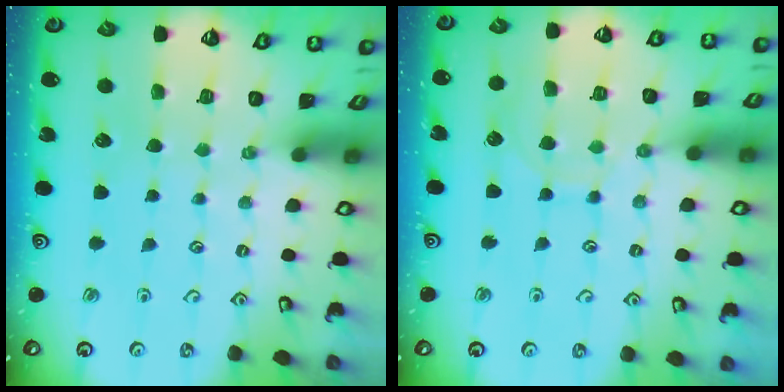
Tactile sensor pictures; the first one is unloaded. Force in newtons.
{"total": 7.3, "press": 7.3, "slide": 0.6}